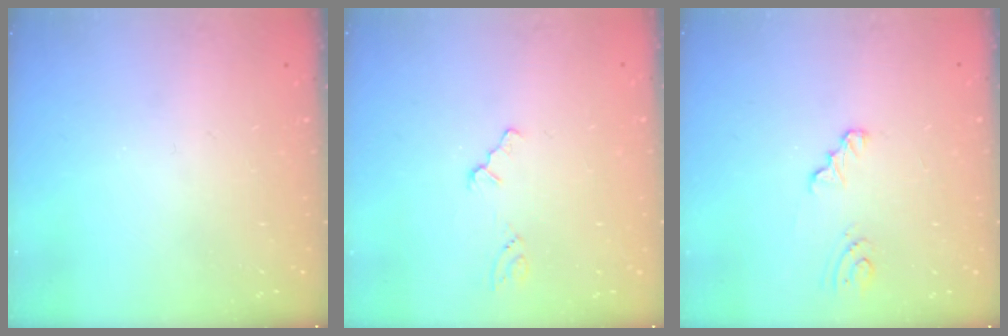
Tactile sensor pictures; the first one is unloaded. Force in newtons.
{"total": 0.0}
{"total": 2.6, "press": 2.6, "slide": 0.3}